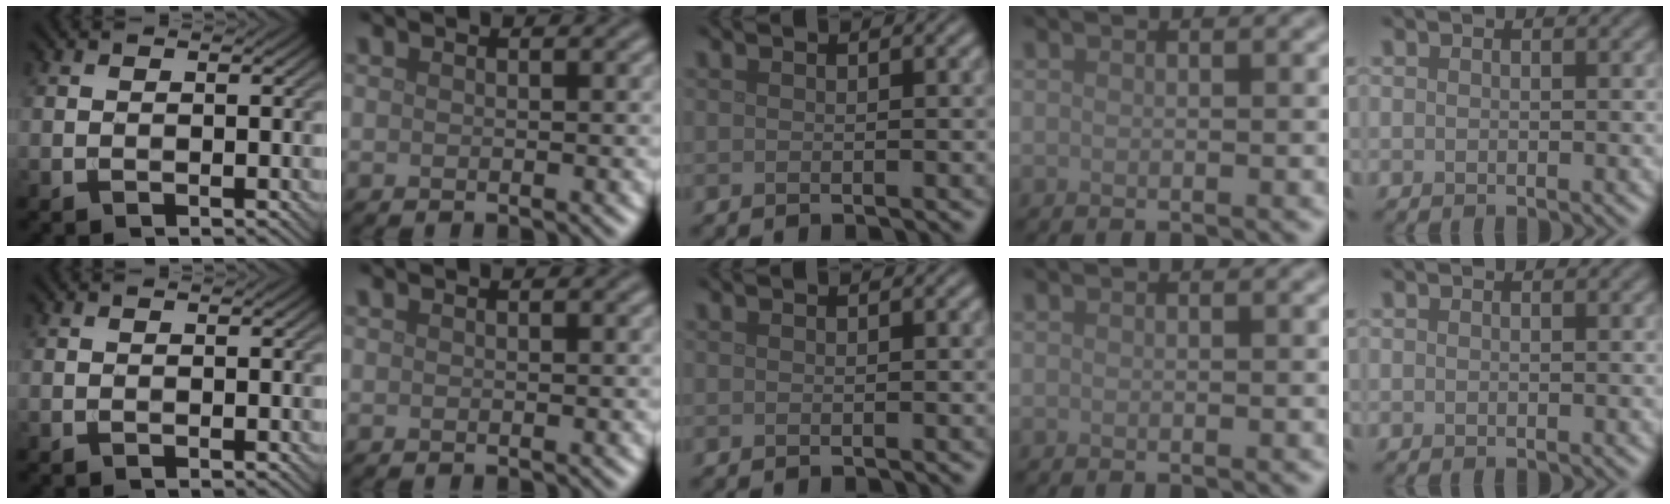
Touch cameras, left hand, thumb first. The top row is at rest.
{}